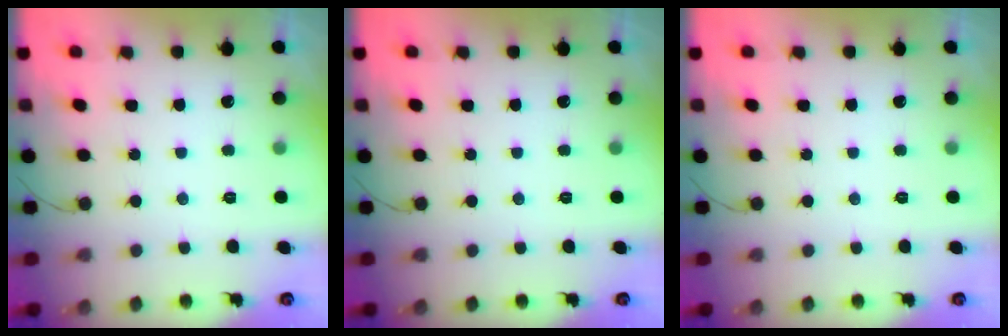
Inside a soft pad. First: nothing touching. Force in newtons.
{"total": 0.0}
{"total": 0.0}